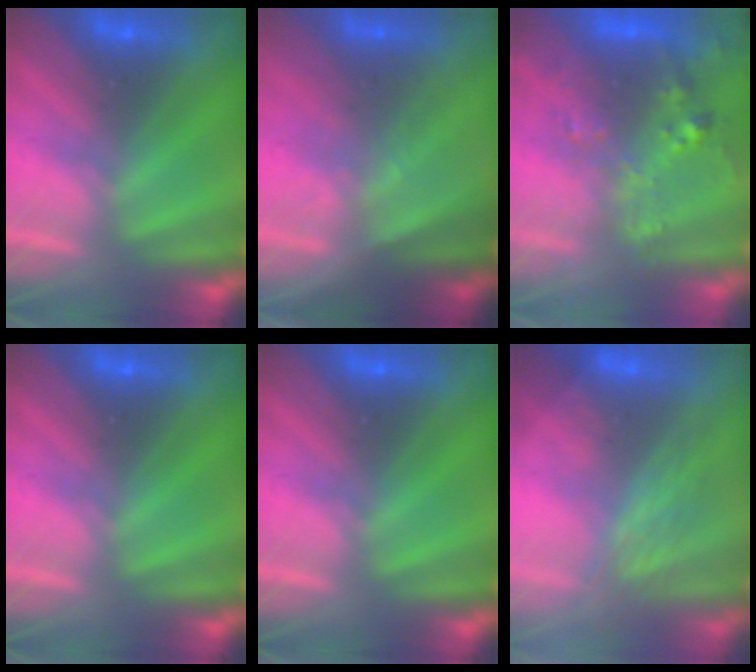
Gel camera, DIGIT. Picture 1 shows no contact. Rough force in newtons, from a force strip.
{"total": 1.5}
{"total": 6.0}
{"total": 0.0}
{"total": 0.0}
{"total": 2.8}